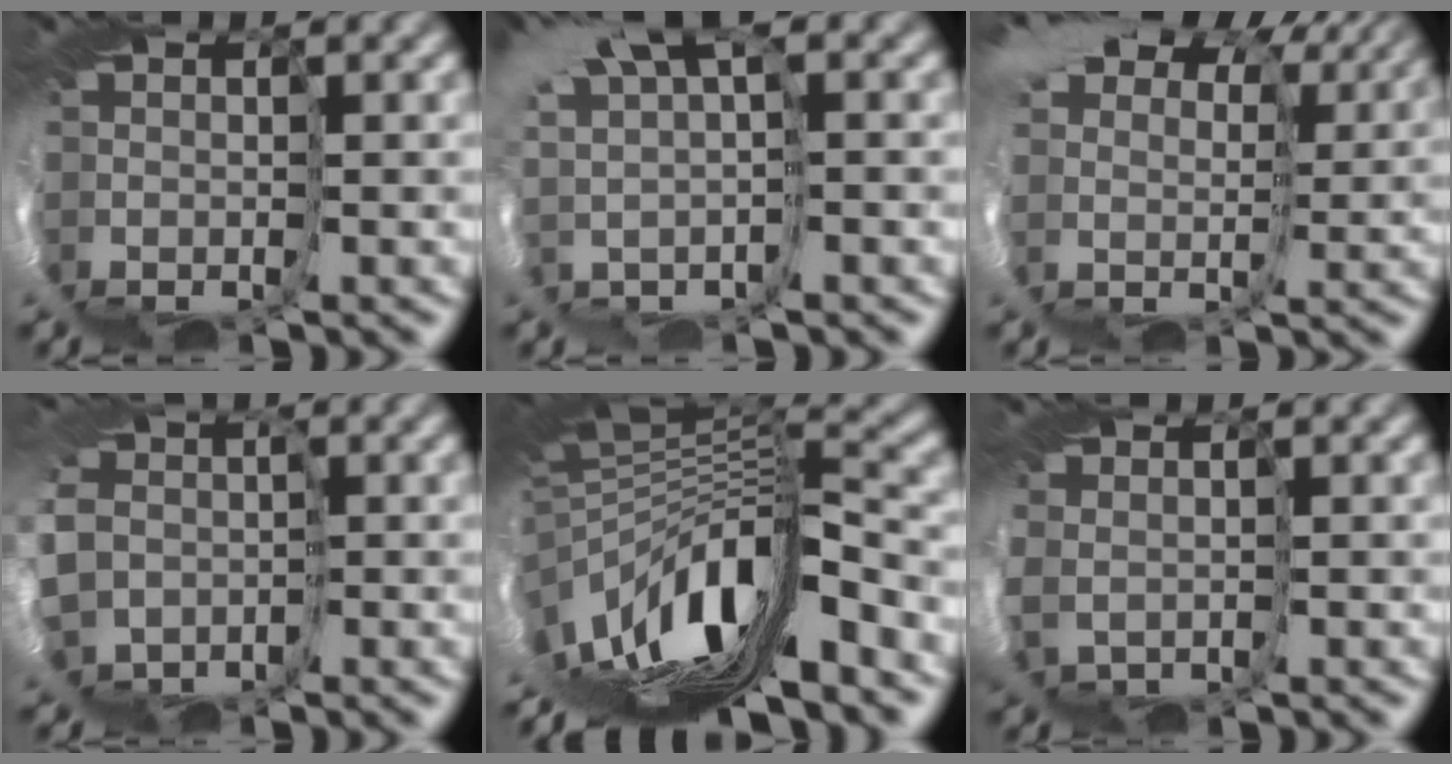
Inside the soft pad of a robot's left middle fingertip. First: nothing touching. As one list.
[{"total": 5.9, "force": [3.3, -4.9, 0.6], "torque": [-0.005, 0.012, 0.069]}, {"total": 11.8, "force": [9.2, 5.5, 4.9], "torque": [-0.130, 0.018, 0.172]}, {"total": 8.6, "force": [-4.4, 7.1, 1.8], "torque": [-0.079, -0.031, -0.072]}, {"total": 8.6, "force": [-3.1, -0.3, 8.0], "torque": [-0.155, -0.010, -0.021]}, {"total": 2.7, "force": [1.4, 2.1, 1.0], "torque": [-0.053, 0.001, 0.018]}]